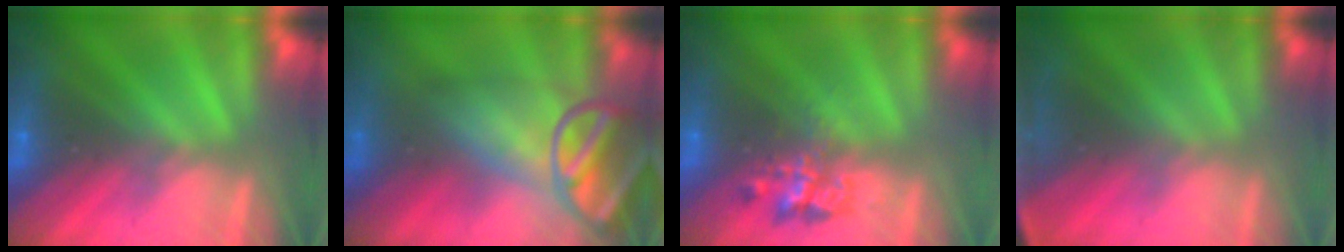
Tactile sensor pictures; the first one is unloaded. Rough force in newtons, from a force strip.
{"total": 6.9}
{"total": 2.3}
{"total": 7.3}